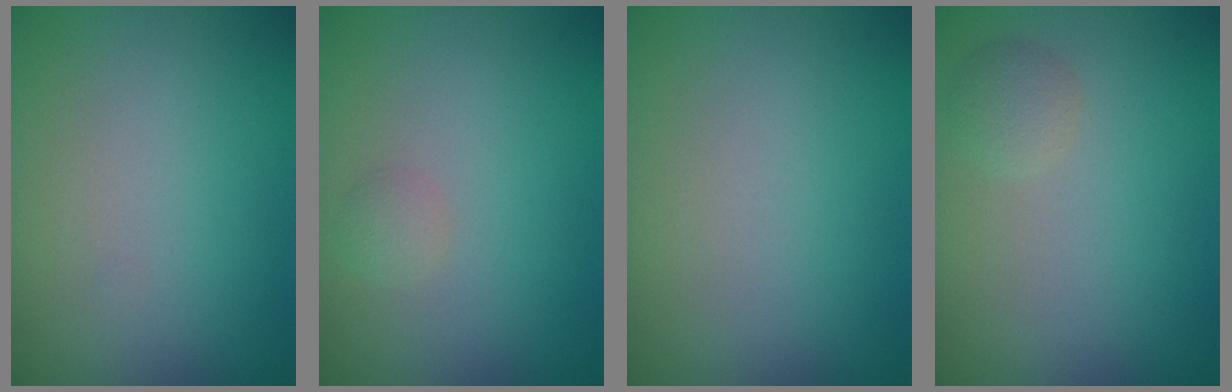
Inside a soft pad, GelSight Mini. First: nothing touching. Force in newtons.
{"total": 1.0, "press": 1.0, "slide": 0.1}
{"total": 0.0}
{"total": 1.5, "press": 1.5, "slide": 0.1}